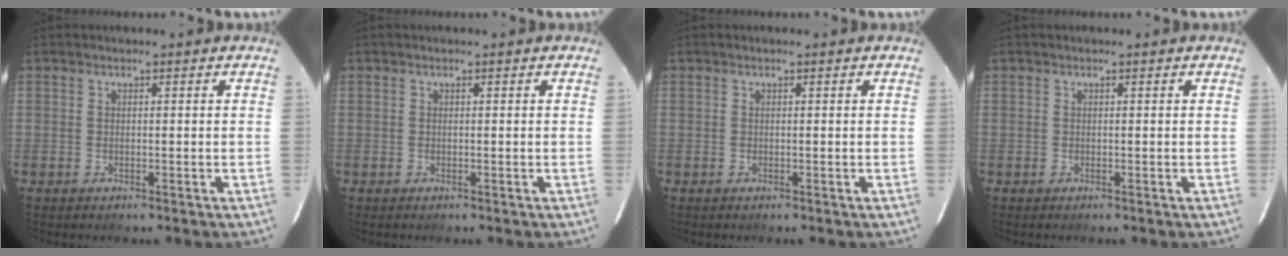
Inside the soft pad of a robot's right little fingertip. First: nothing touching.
{"total": 0.0}
{"total": 0.0}
{"total": 0.0}